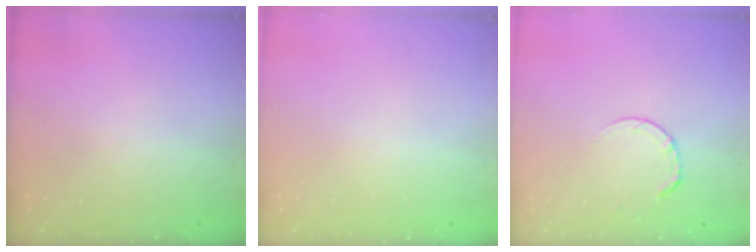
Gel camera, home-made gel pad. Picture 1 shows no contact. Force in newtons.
{"total": 0.0}
{"total": 5.9, "press": 5.9, "slide": 0.5}